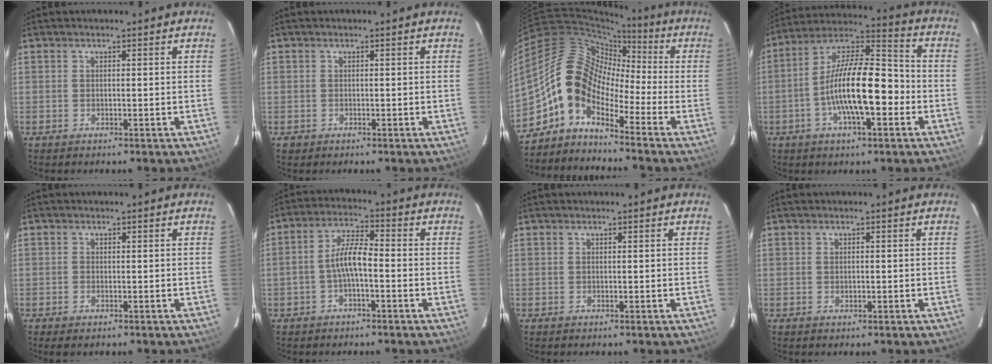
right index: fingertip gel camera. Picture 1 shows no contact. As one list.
[{"total": 1.1, "force": [-0.4, 1.1, 0.1], "torque": [-0.001, 0.003, -0.004]}, {"total": 10.0, "force": [-4.7, 5.9, 6.6], "torque": [-0.099, 0.027, -0.112]}, {"total": 16.3, "force": [-4.1, 5.2, 14.9], "torque": [-0.268, 0.008, -0.079]}, {"total": 1.3, "force": [-0.9, 0.7, 0.6], "torque": [-0.011, -0.003, -0.017]}, {"total": 5.6, "force": [-1.9, 1.6, 5.0], "torque": [-0.105, 0.016, -0.035]}, {"total": 0.0}, {"total": 0.8, "force": [-0.1, 0.6, 0.6], "torque": [-0.009, 0.001, -0.001]}]